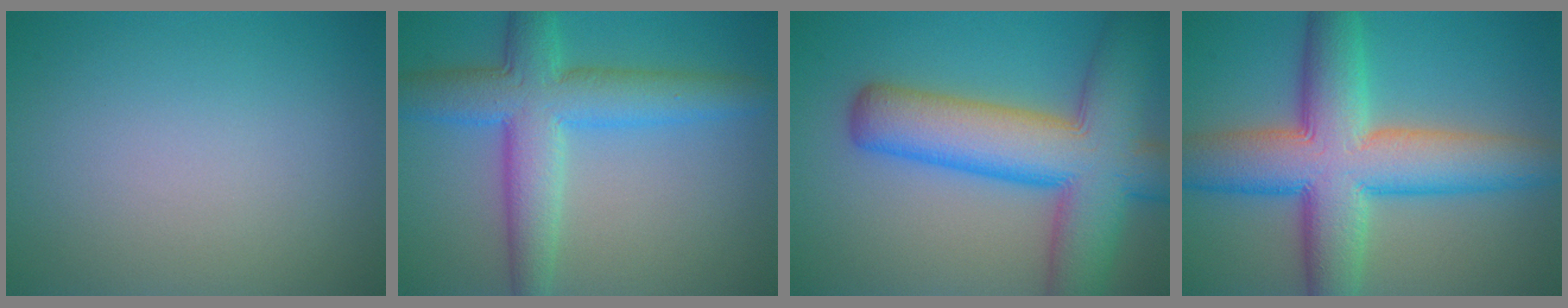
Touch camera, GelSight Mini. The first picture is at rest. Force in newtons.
{"total": 7.2, "press": 7.2, "slide": 0.3}
{"total": 11.8, "press": 11.8, "slide": 0.6}
{"total": 11.5, "press": 11.5, "slide": 0.1}